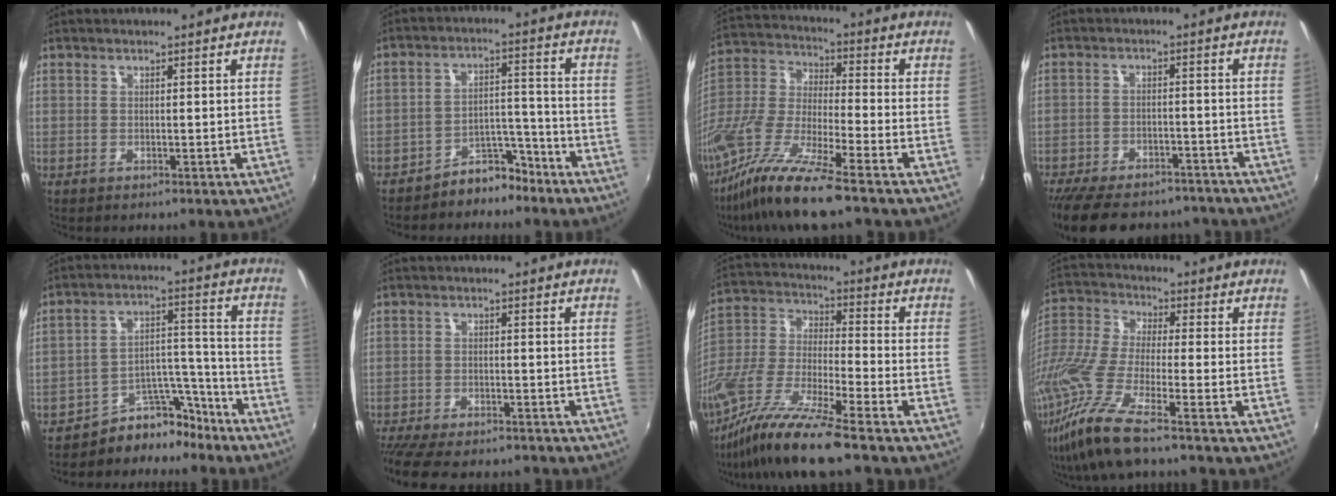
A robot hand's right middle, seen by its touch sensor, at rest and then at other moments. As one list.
[{"total": 7.1, "force": [-6.1, 3.2, 1.8], "torque": [-0.025, 0.035, -0.086]}, {"total": 16.9, "force": [-11.9, 1.7, 11.8], "torque": [-0.247, -0.019, -0.236]}, {"total": 18.5, "force": [-15.4, 7.1, 7.5], "torque": [-0.168, -0.002, -0.207]}, {"total": 9.4, "force": [-8.2, 4.4, 1.4], "torque": [-0.009, 0.062, -0.127]}, {"total": 13.6, "force": [-11.7, 3.6, 5.9], "torque": [-0.134, -0.030, -0.176]}, {"total": 15.7, "force": [-11.8, 0.6, 10.3], "torque": [-0.222, -0.021, -0.235]}, {"total": 14.4, "force": [-9.3, 0.9, 11.0], "torque": [-0.232, -0.035, -0.191]}]